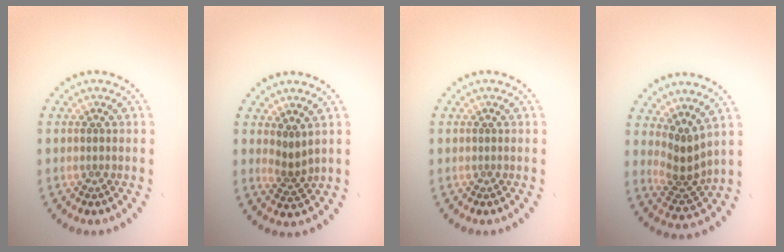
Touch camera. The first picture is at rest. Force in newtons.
{"total": 1.9, "press": 1.2, "slide": 1.4}
{"total": 0.0}
{"total": 2.9, "press": 2.3, "slide": 1.8}